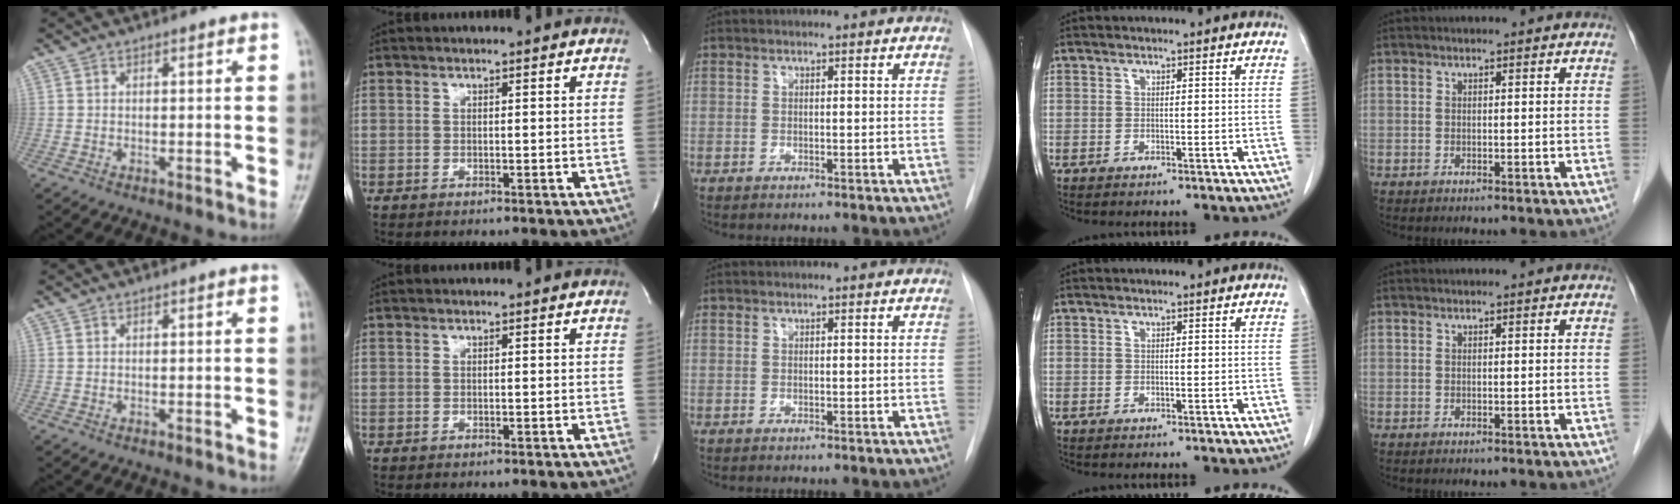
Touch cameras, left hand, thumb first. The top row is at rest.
{}